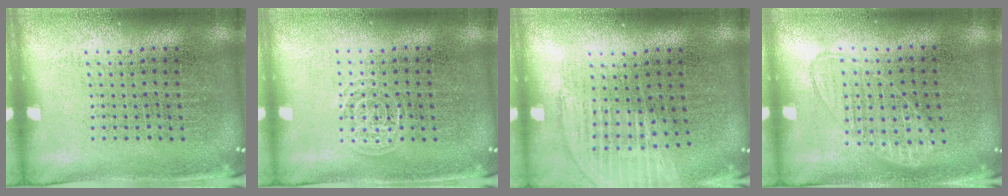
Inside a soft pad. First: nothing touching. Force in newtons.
{"total": 1.3, "press": 1.3, "slide": 0.2}
{"total": 1.2, "press": 1.2, "slide": 0.3}
{"total": 0.9, "press": 0.9, "slide": 0.3}